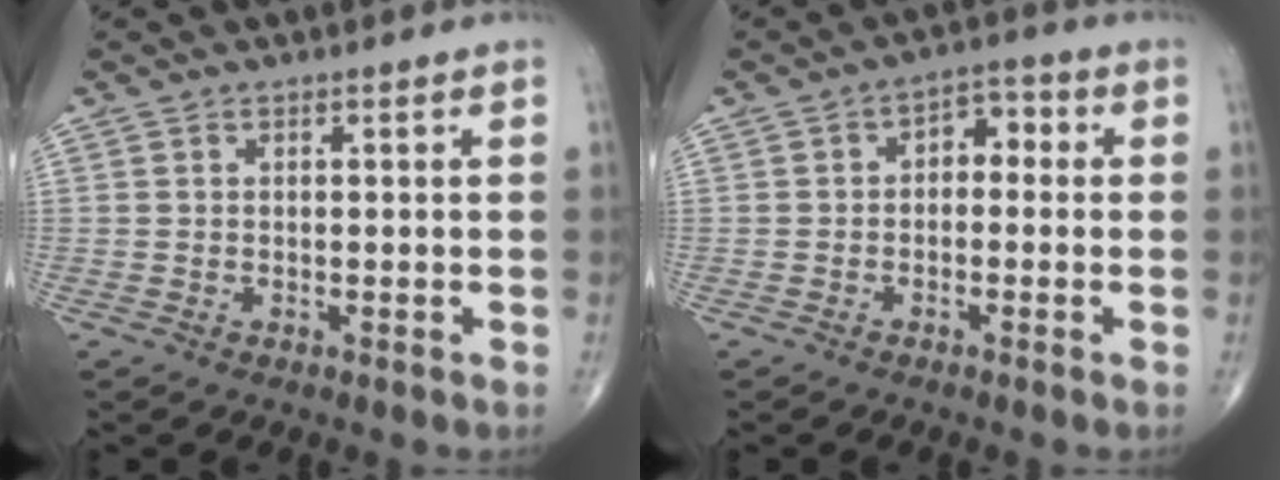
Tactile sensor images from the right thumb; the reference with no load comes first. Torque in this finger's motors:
{"motor_torque": [-0.12, 0.03, -0.08, -0.08, 0.02]}